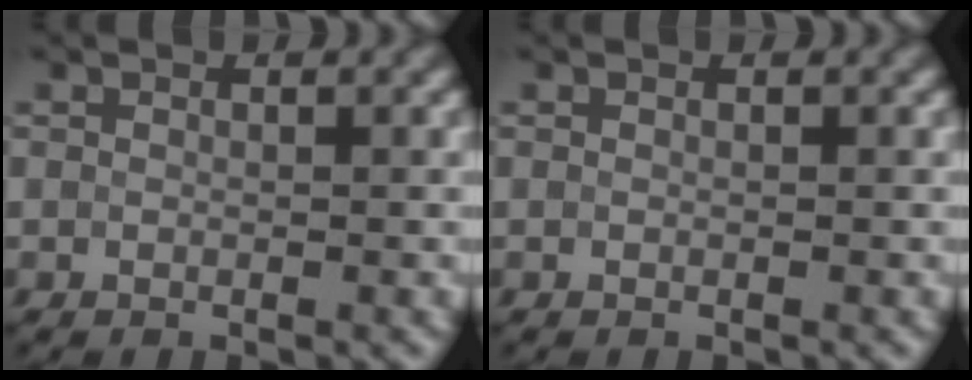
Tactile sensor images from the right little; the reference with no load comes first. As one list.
[{"total": 0.0}]